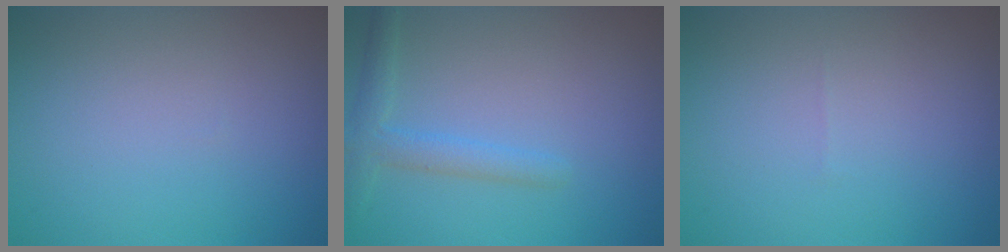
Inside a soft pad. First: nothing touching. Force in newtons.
{"total": 2.3, "press": 2.3, "slide": 0.1}
{"total": 0.0}